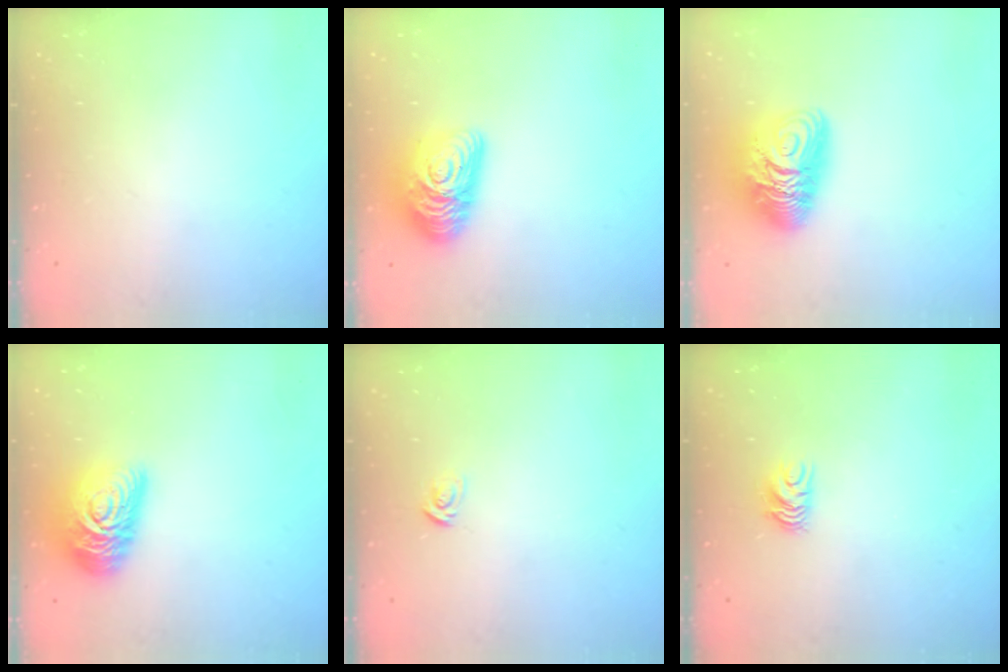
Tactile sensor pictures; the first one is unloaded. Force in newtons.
{"total": 13.9, "press": 13.9, "slide": 0.7}
{"total": 12.9, "press": 12.8, "slide": 1.2}
{"total": 16.1, "press": 16.0, "slide": 0.9}
{"total": 3.6, "press": 3.6, "slide": 0.2}
{"total": 6.2, "press": 6.2, "slide": 0.4}